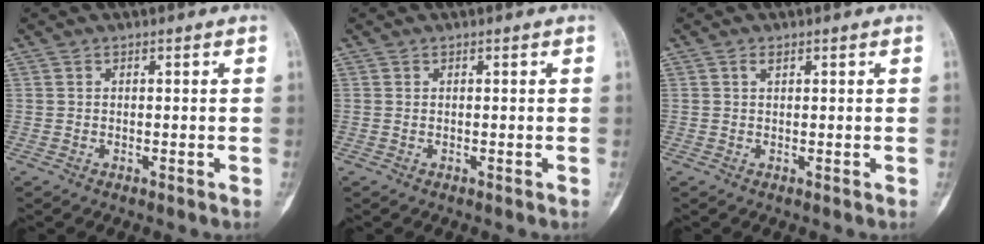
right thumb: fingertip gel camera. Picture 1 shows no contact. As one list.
[{"total": 0.0}, {"total": 1.0, "force": [0.5, 0.5, 0.7], "torque": [-0.011, 0.001, 0.009]}]